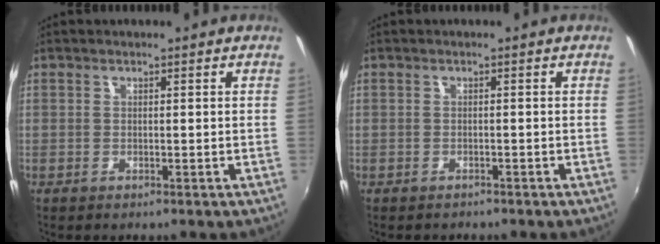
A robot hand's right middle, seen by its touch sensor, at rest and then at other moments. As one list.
[{"total": 1.2, "force": [-1.0, 0.6, 0.0], "torque": [-0.006, -0.003, -0.015]}]